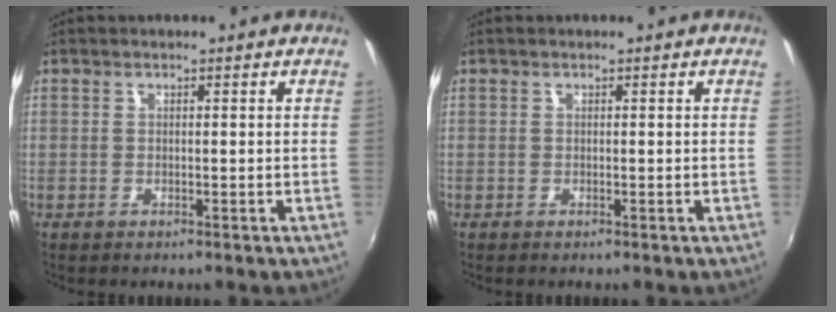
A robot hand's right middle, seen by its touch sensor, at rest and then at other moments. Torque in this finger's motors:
{"motor_torque": [-0.11, 0.05, -0.01, 0.00]}